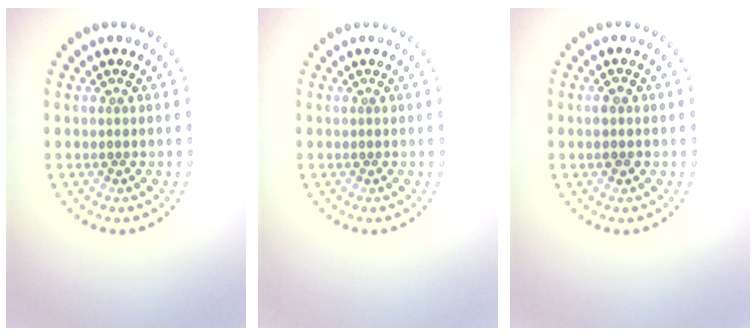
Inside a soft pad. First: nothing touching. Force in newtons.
{"total": 0.0}
{"total": 0.9, "press": 0.9, "slide": 0.1}